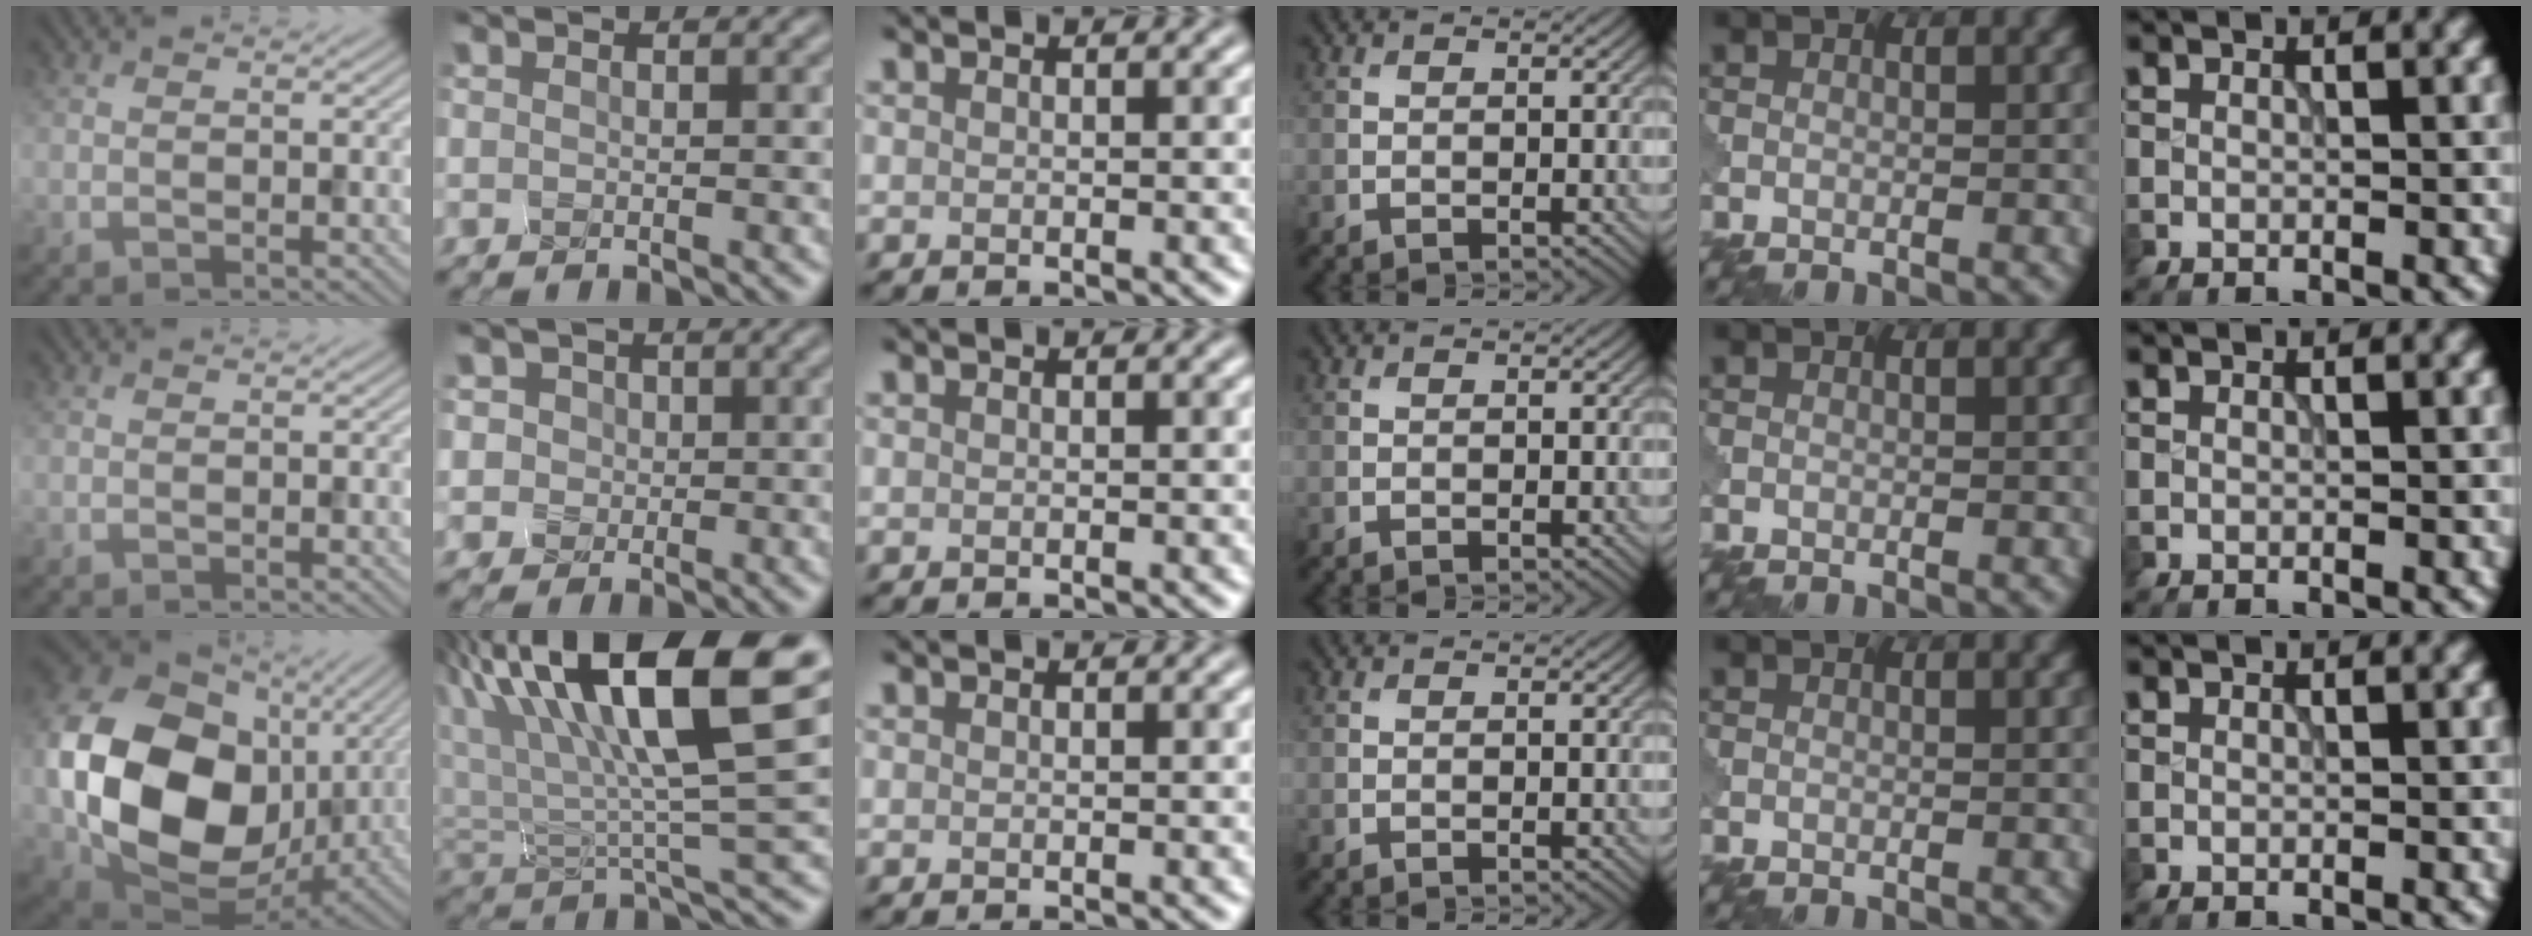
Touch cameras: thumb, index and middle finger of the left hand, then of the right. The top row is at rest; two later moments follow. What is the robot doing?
{"motion": "squeeze", "object": "foam earplug"}